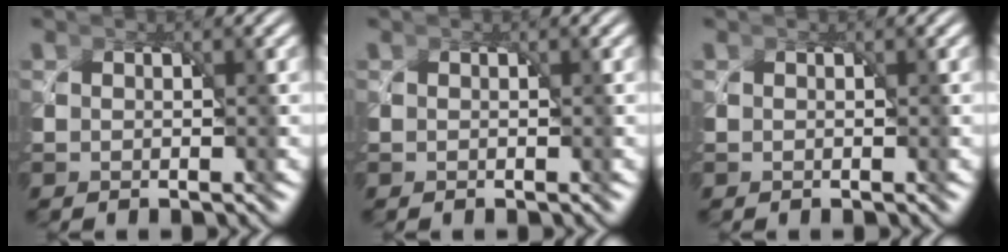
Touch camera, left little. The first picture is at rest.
{"total": 0.0}
{"total": 0.0}